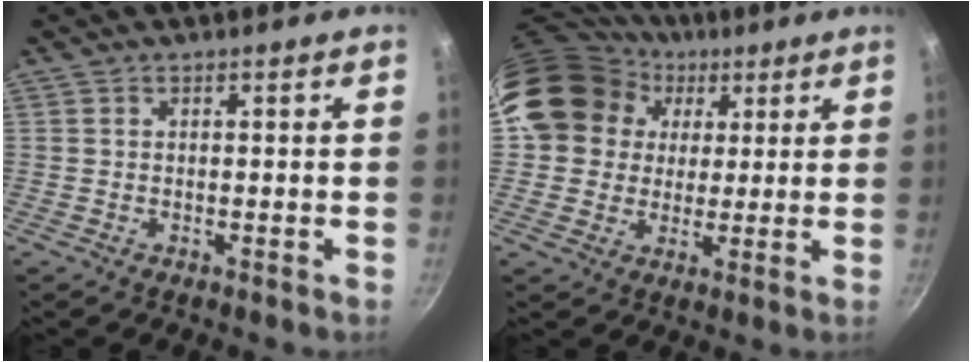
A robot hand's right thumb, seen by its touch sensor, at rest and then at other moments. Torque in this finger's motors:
{"motor_torque": [-0.48, 1.16, 0.27, -0.21, 0.21]}